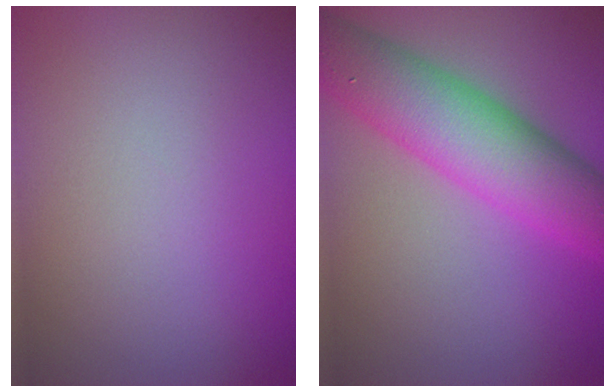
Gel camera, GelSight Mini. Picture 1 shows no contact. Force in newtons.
{"total": 8.8, "press": 8.8, "slide": 0.2}